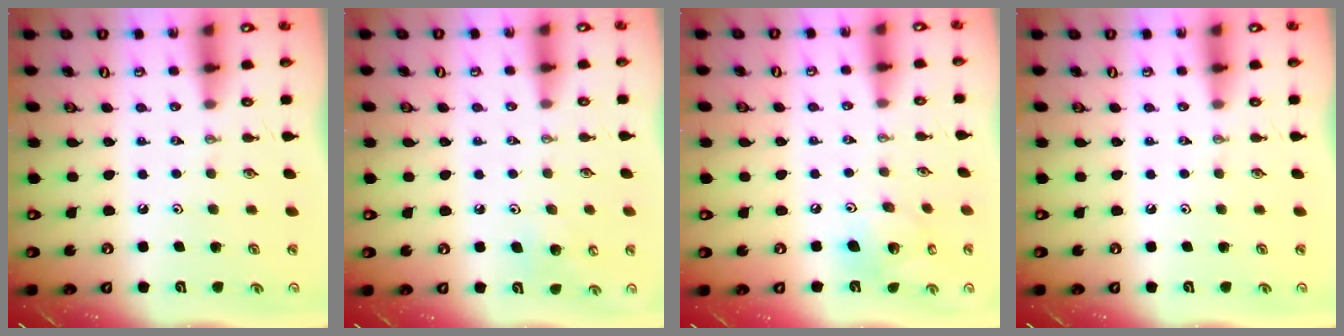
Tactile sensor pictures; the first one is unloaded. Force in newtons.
{"total": 8.2, "press": 8.0, "slide": 1.6}
{"total": 12.0, "press": 11.8, "slide": 2.3}
{"total": 0.0}